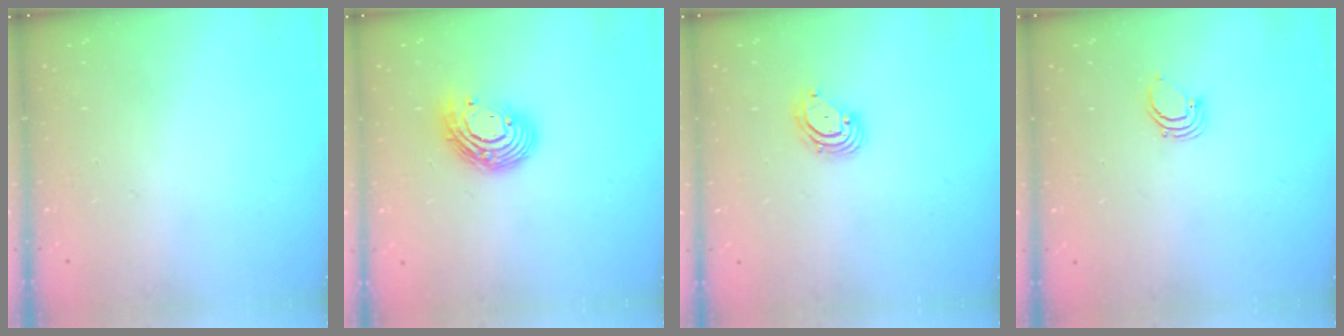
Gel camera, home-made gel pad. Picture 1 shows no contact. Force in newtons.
{"total": 11.9, "press": 11.9, "slide": 1.0}
{"total": 3.7, "press": 3.7, "slide": 0.1}
{"total": 2.3, "press": 2.3, "slide": 0.1}